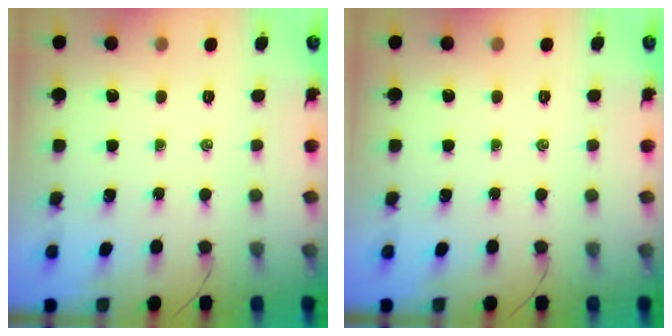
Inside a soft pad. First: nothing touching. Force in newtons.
{"total": 0.0}